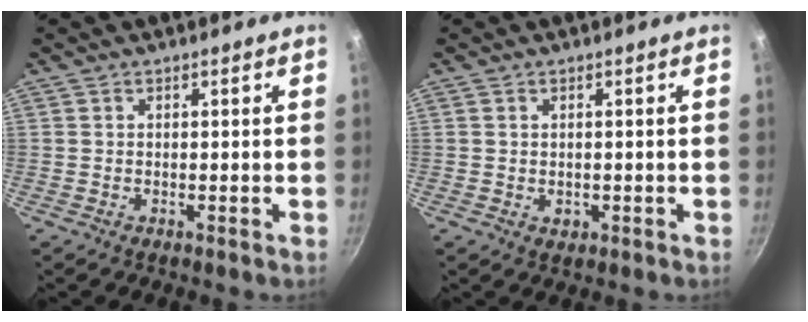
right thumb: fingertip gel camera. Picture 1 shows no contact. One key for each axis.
{"total": 1.5, "fx": -0.2, "fy": 1.2, "fz": 0.9, "tx": -0.011, "ty": -0.001, "tz": 0.000}